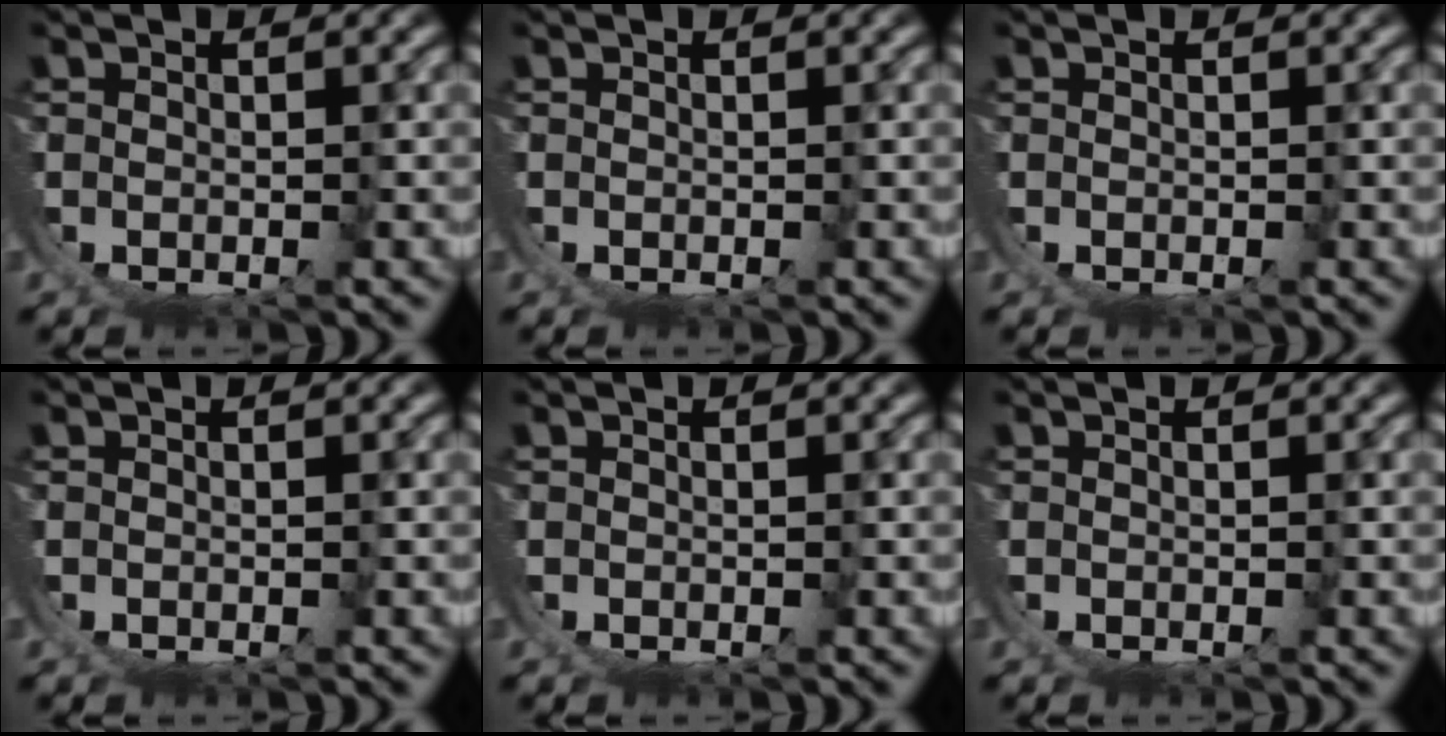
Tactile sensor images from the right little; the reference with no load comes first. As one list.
[{"total": 0.0}, {"total": 0.0}, {"total": 0.0}, {"total": 0.0}, {"total": 0.0}]